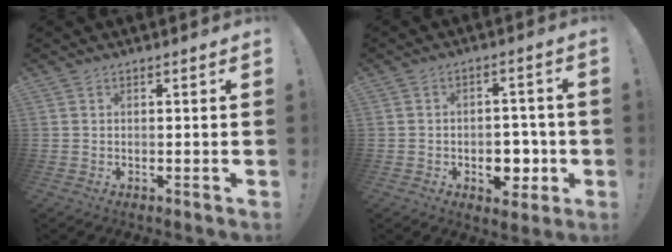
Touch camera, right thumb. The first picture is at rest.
{"total": 8.7, "force": [-2.8, 6.5, 5.1], "torque": [-0.055, 0.022, -0.040]}